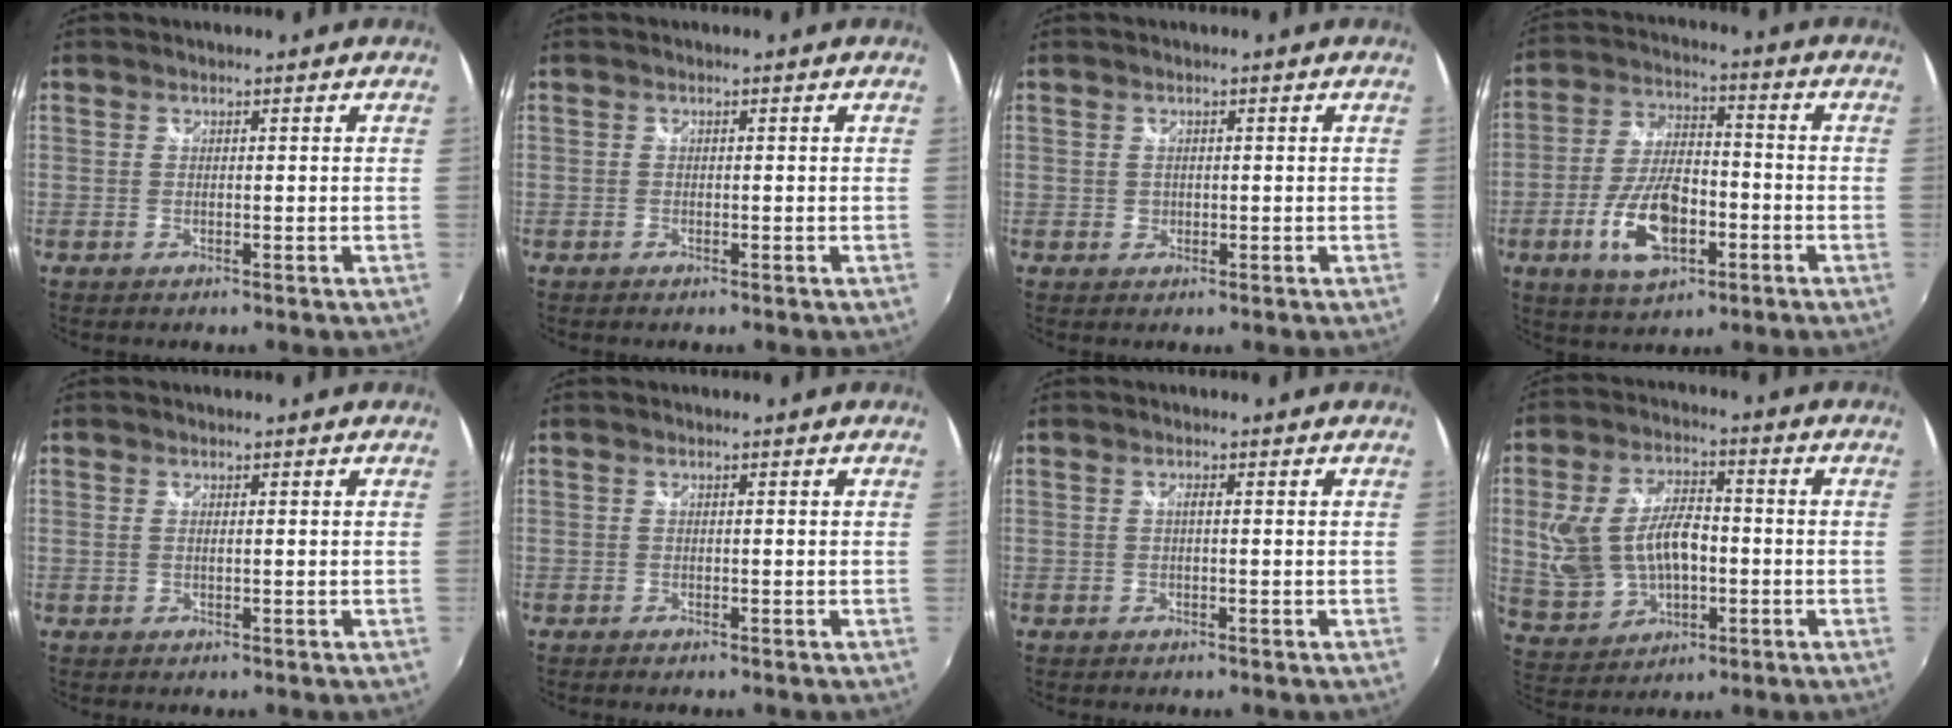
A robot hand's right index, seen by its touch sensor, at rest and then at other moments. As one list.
[{"total": 0.5, "force": [-0.4, 0.3, 0.1], "torque": [-0.002, -0.001, -0.008]}, {"total": 1.3, "force": [0.0, 1.2, 0.3], "torque": [-0.002, 0.000, -0.001]}, {"total": 13.5, "force": [-5.0, 6.4, 10.7], "torque": [-0.218, 0.000, -0.085]}, {"total": 0.6, "force": [0.1, 0.1, 0.6], "torque": [-0.014, 0.000, -0.001]}, {"total": 0.7, "force": [-0.6, 0.2, 0.4], "torque": [-0.010, -0.002, -0.009]}, {"total": 0.7, "force": [-0.1, 0.0, 0.7], "torque": [-0.013, 0.004, -0.003]}, {"total": 14.6, "force": [-1.0, 9.0, 11.4], "torque": [-0.242, 0.007, 0.001]}]